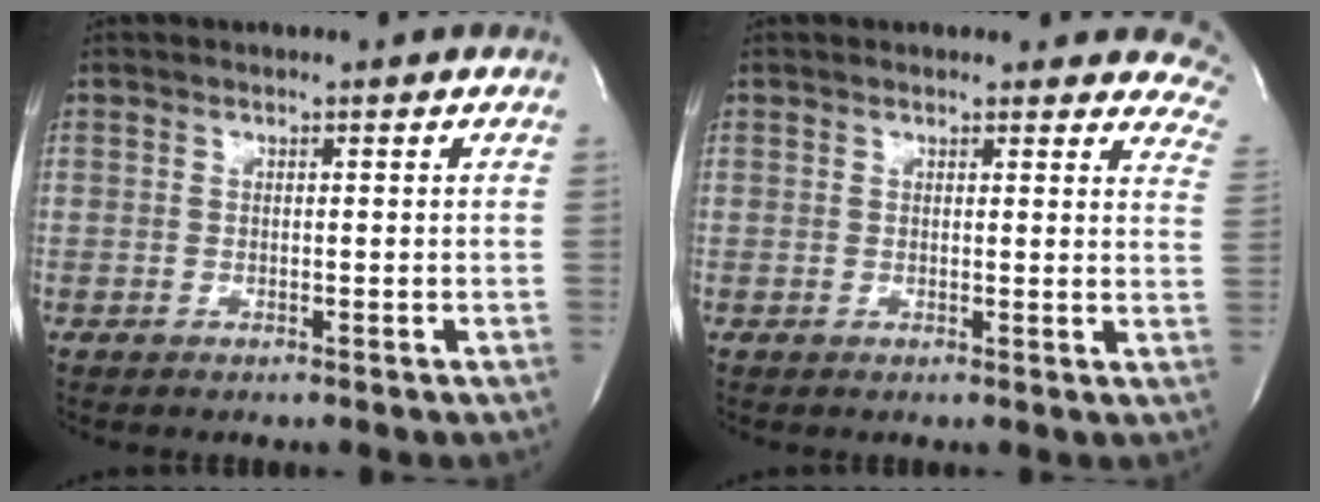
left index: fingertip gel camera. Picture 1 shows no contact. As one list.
[{"total": 11.0, "force": [10.0, 3.7, 2.7], "torque": [0.013, -0.034, 0.071]}]